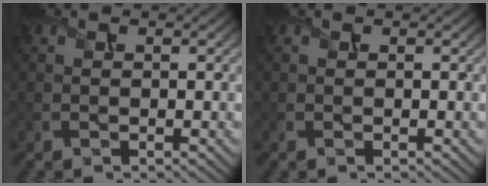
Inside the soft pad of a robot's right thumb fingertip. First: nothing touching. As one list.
[{"total": 0.0}]